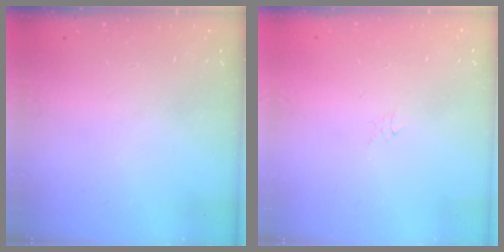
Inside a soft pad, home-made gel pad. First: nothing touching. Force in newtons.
{"total": 1.3, "press": 1.3, "slide": 0.1}